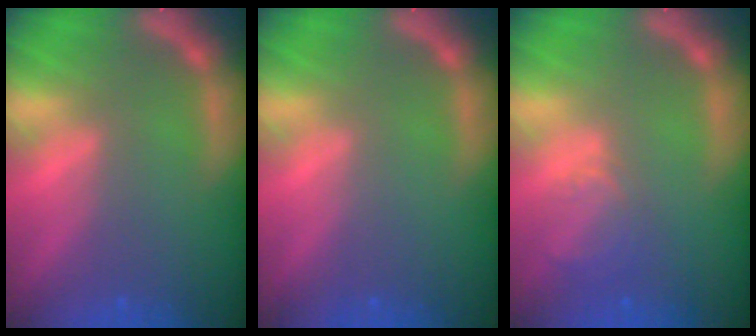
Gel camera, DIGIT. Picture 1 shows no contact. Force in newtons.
{"total": 0.0}
{"total": 2.9}